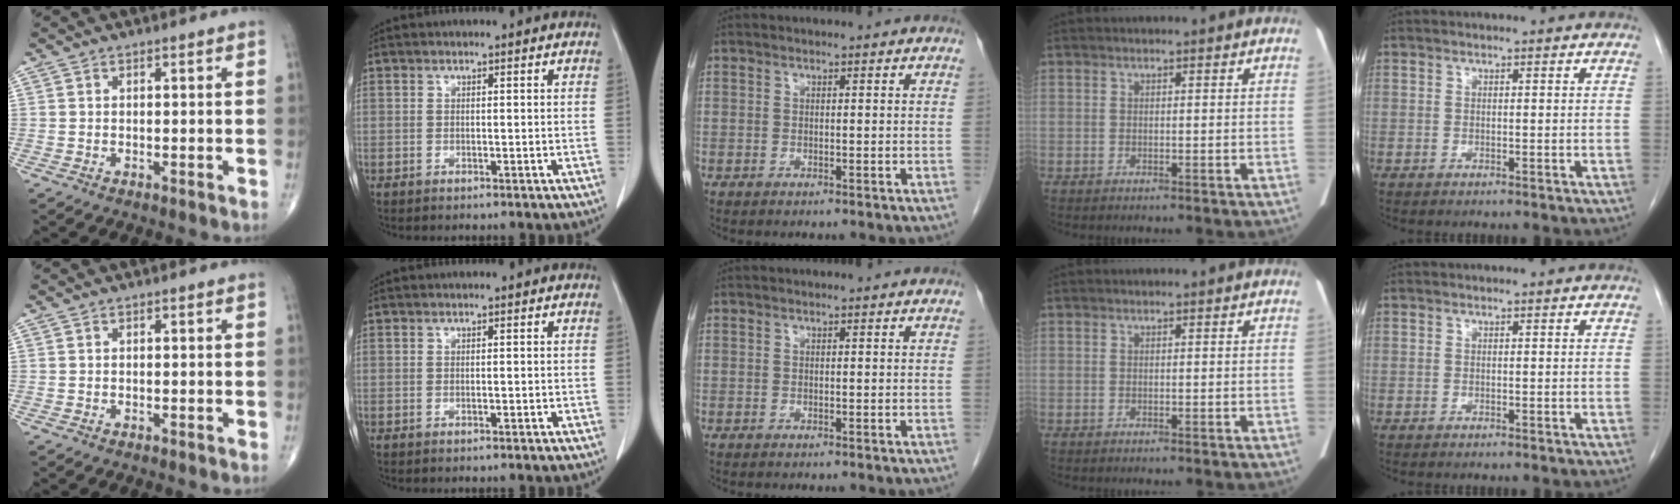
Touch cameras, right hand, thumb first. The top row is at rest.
{"index": {"total": 0.7, "force": [-0.2, 0.3, 0.6], "torque": [-0.015, 0.000, -0.001]}}